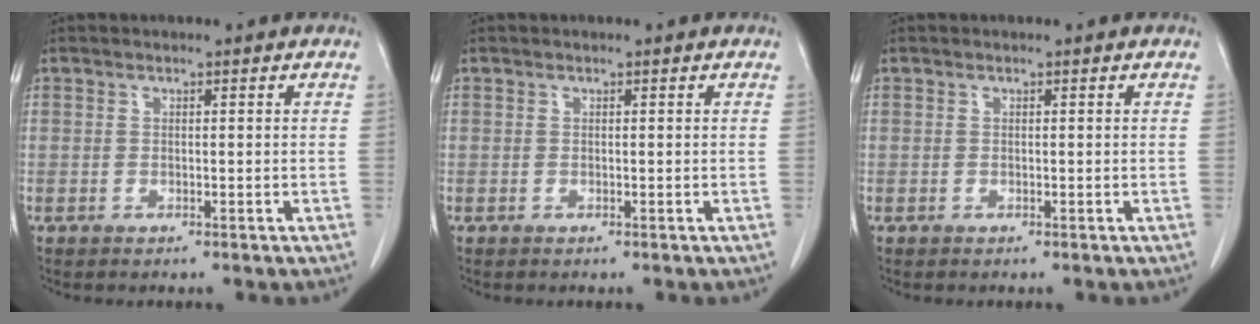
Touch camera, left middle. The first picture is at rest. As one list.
[{"total": 0.0}, {"total": 0.0}]